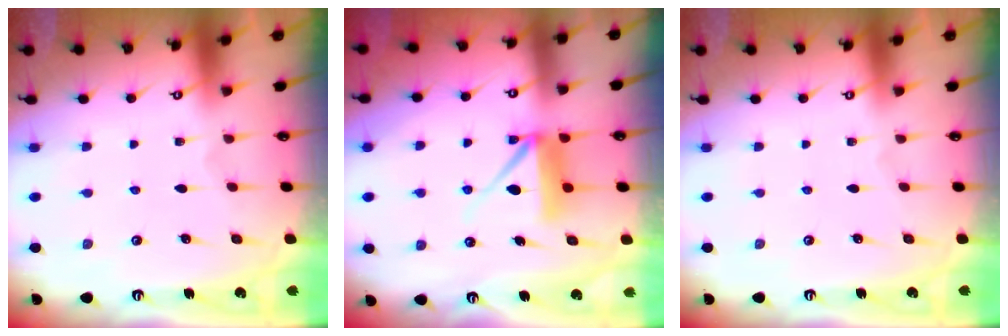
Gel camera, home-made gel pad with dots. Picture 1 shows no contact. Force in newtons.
{"total": 9.2, "press": 9.1, "slide": 0.8}
{"total": 0.0}